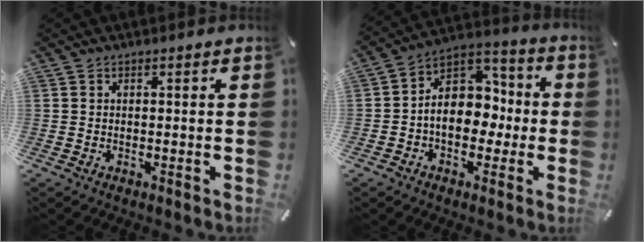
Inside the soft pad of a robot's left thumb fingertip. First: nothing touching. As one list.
[{"total": 11.3, "force": [-2.1, 9.1, 6.3], "torque": [-0.094, 0.006, -0.035]}]